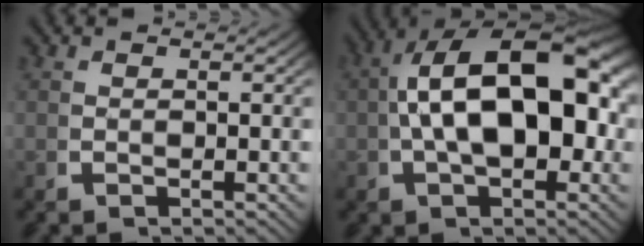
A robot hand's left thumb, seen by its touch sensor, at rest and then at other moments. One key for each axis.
{"total": 16.2, "fx": 1.4, "fy": 9.5, "fz": 13.1, "tx": -0.203, "ty": -0.017, "tz": 0.024}